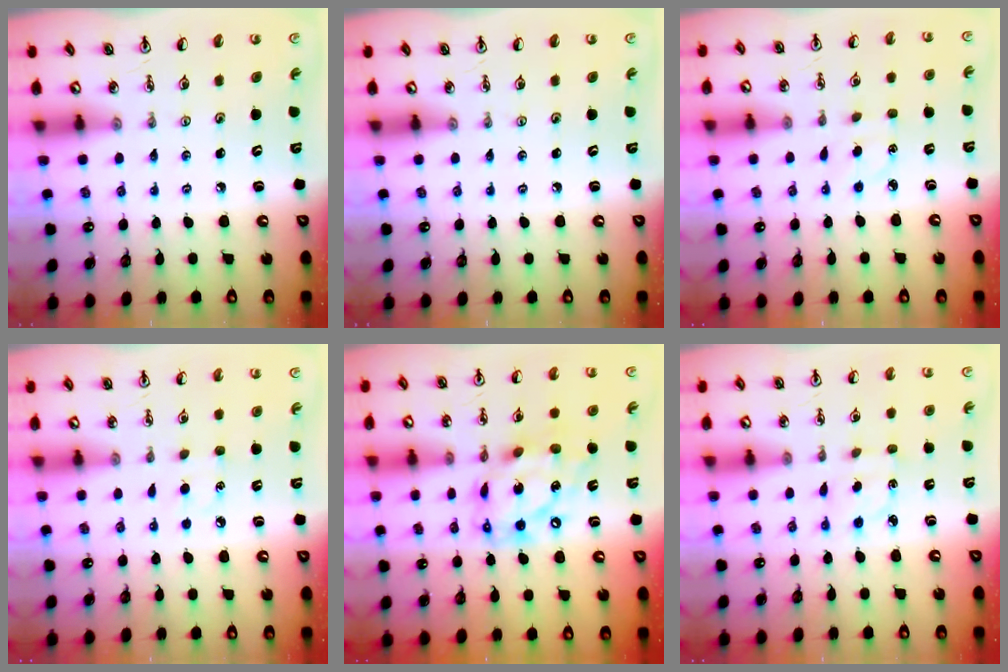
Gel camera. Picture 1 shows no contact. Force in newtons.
{"total": 0.0}
{"total": 2.7, "press": 2.6, "slide": 0.4}
{"total": 6.3, "press": 6.3, "slide": 0.7}
{"total": 16.0, "press": 16.0, "slide": 1.4}
{"total": 2.9, "press": 2.8, "slide": 0.8}